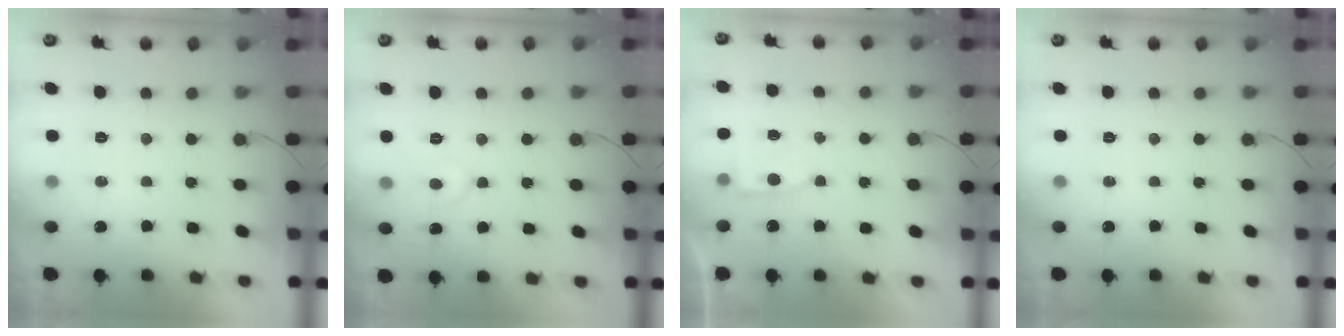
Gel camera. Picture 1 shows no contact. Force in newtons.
{"total": 4.3, "press": 4.2, "slide": 0.4}
{"total": 3.5, "press": 3.5, "slide": 0.3}
{"total": 0.0}